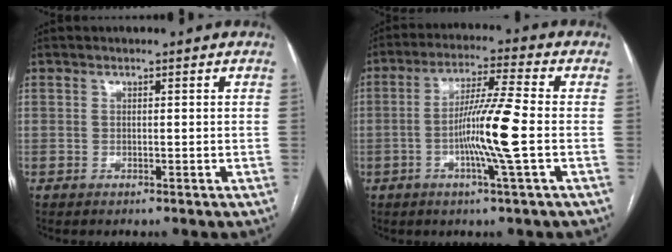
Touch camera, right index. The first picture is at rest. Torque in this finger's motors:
{"motor_torque": [0.64, 0.16, 0.36, 0.11]}